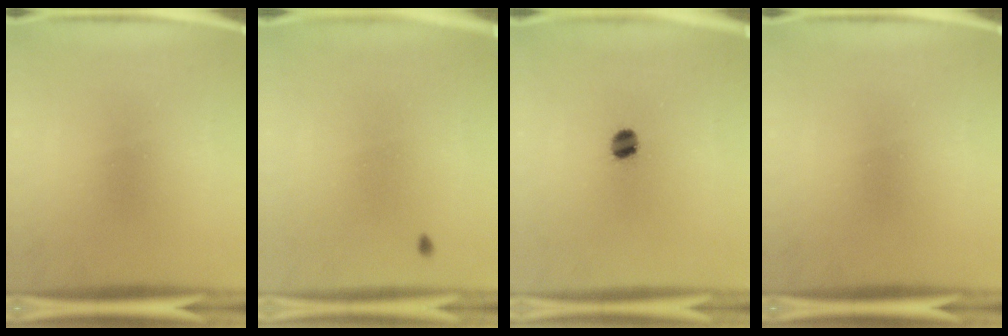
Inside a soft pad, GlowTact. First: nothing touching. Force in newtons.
{"total": 0.9}
{"total": 3.5}
{"total": 0.0}